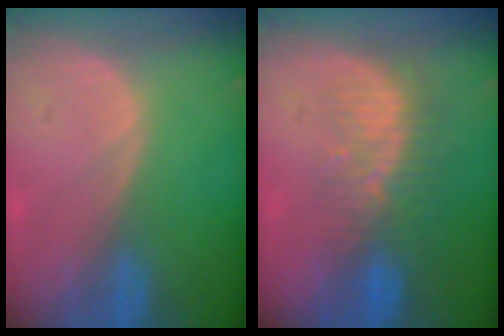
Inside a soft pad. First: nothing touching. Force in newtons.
{"total": 8.1, "press": 7.0, "slide": 4.0}